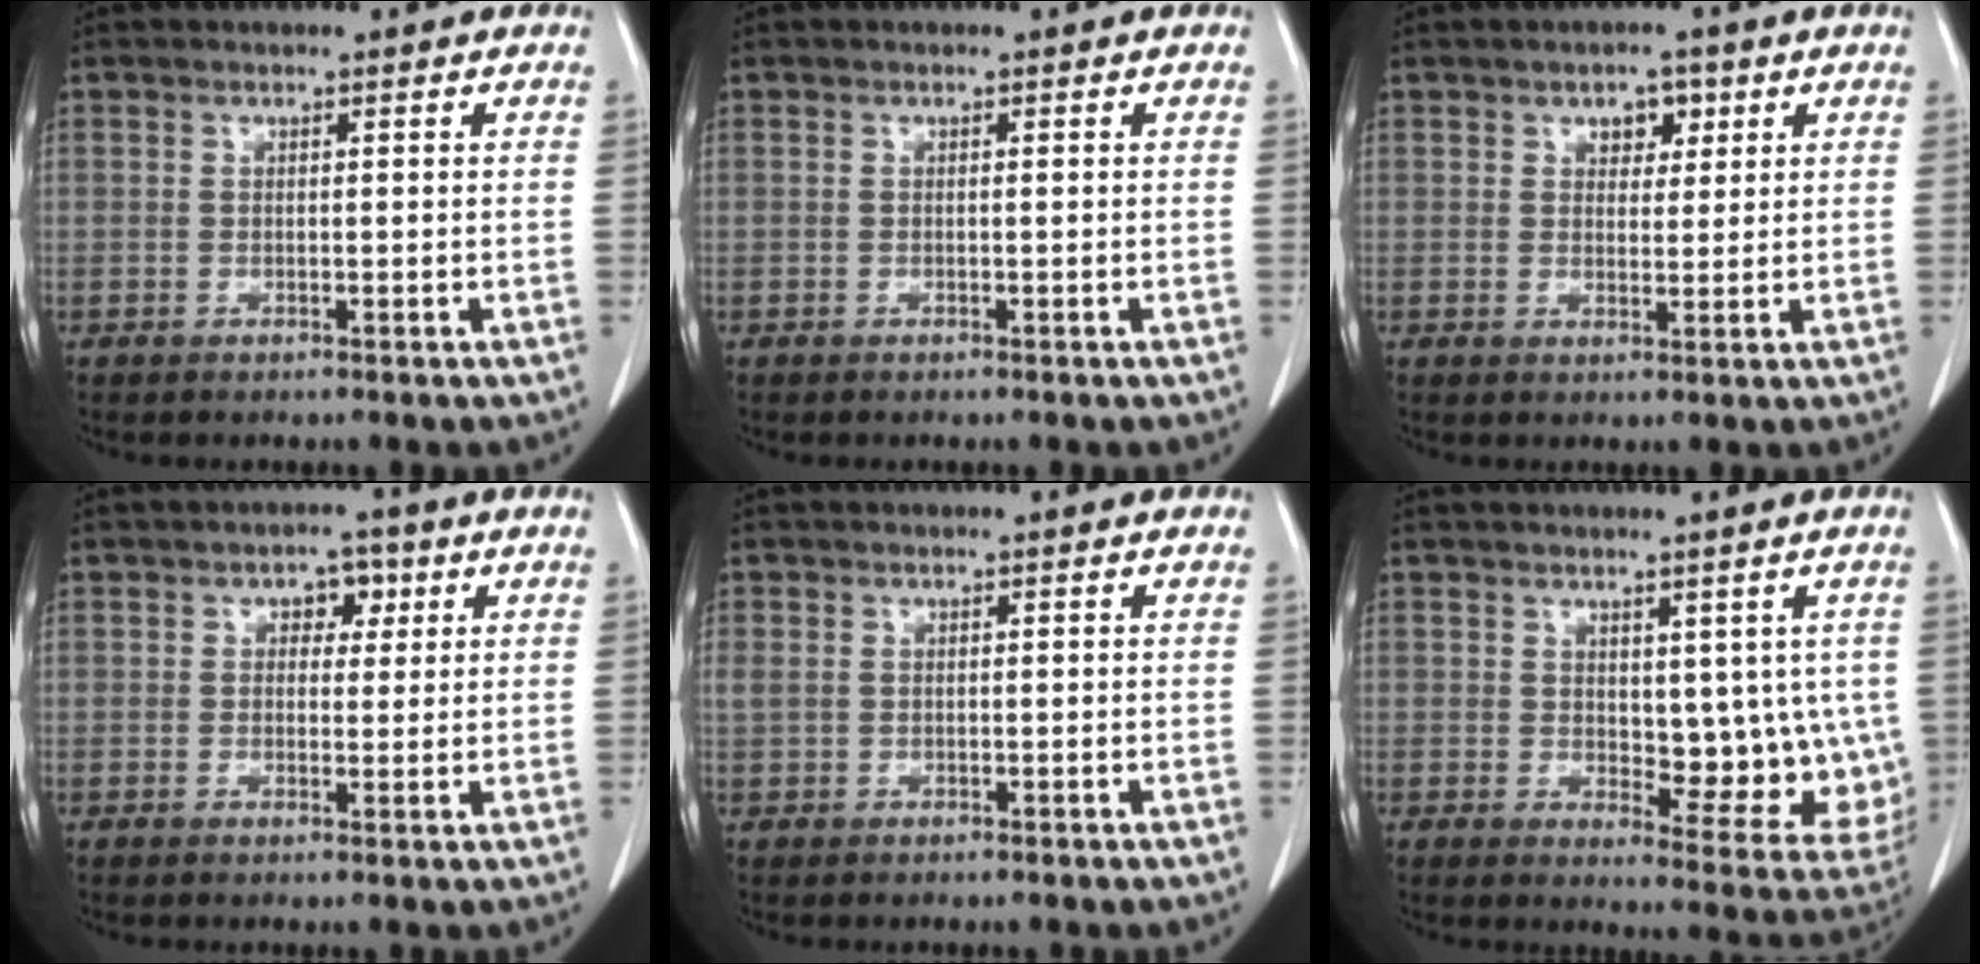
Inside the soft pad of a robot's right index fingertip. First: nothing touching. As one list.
[{"total": 0.0}, {"total": 3.3, "force": [1.7, 2.0, 1.9], "torque": [-0.021, 0.003, 0.025]}, {"total": 3.2, "force": [1.3, 2.1, 2.0], "torque": [-0.023, 0.008, 0.016]}, {"total": 1.2, "force": [0.4, 1.0, 0.7], "torque": [-0.023, 0.014, 0.011]}, {"total": 10.3, "force": [1.3, 5.2, 8.8], "torque": [-0.088, -0.009, 0.029]}]